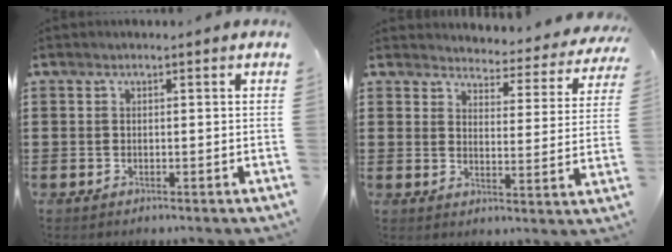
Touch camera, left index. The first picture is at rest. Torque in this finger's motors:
{"motor_torque": [0.63, -1.51, 0.26, -0.01]}